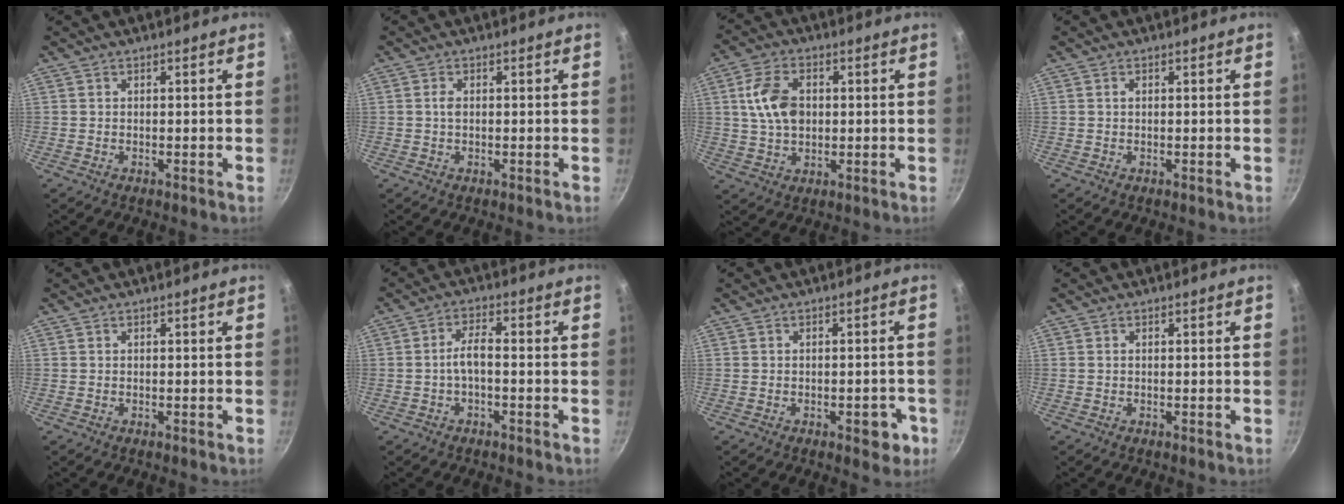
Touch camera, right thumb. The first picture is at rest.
{"total": 1.3, "force": [0.1, 0.8, 1.0], "torque": [-0.019, 0.003, 0.000]}
{"total": 9.6, "force": [1.4, 6.4, 7.1], "torque": [-0.120, 0.004, 0.023]}
{"total": 0.6, "force": [0.1, 0.4, 0.4], "torque": [-0.005, 0.003, 0.002]}
{"total": 0.0}
{"total": 3.8, "force": [-1.2, 1.2, 3.4], "torque": [-0.071, 0.023, -0.028]}
{"total": 4.6, "force": [-1.9, 2.4, 3.5], "torque": [-0.023, 0.015, -0.018]}
{"total": 0.0}